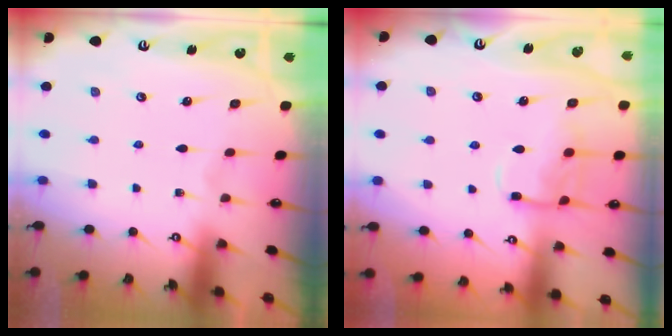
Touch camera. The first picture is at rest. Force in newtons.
{"total": 10.7, "press": 10.6, "slide": 1.2}